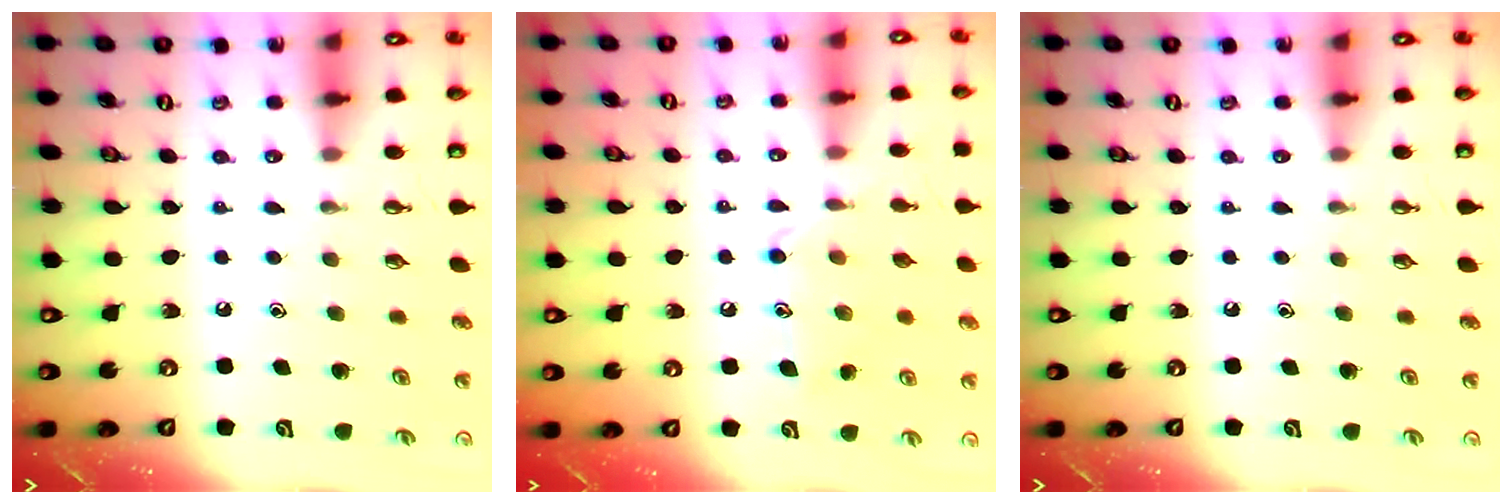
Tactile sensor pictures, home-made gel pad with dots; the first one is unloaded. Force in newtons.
{"total": 11.7, "press": 11.6, "slide": 0.6}
{"total": 0.0}